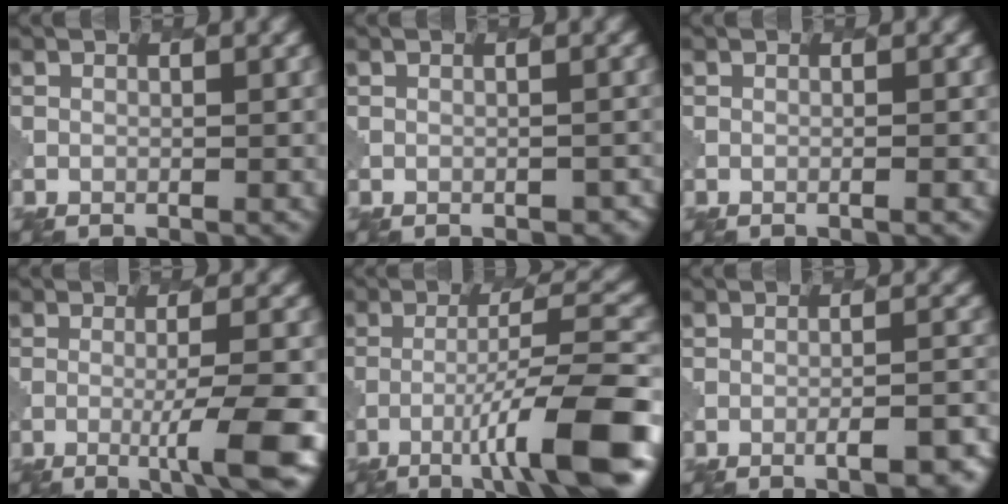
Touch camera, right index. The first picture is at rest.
{"total": 1.8, "force": [-1.3, 1.0, 0.9], "torque": [-0.014, 0.002, -0.005]}
{"total": 0.6, "force": [-0.1, 0.1, 0.6], "torque": [-0.004, 0.000, -0.005]}
{"total": 5.3, "force": [-1.5, 0.7, 5.0], "torque": [-0.073, 0.001, -0.027]}
{"total": 9.7, "force": [-4.8, 1.2, 8.3], "torque": [-0.122, 0.016, -0.075]}
{"total": 4.5, "force": [-2.7, 1.2, 3.4], "torque": [-0.042, 0.007, -0.029]}